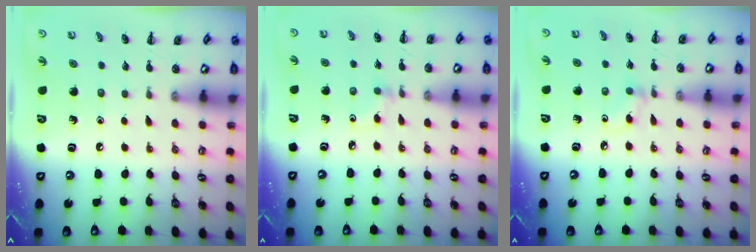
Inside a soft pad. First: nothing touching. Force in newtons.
{"total": 2.9, "press": 2.6, "slide": 1.2}
{"total": 3.9, "press": 3.5, "slide": 1.6}